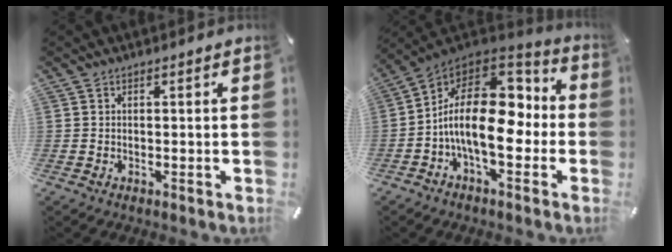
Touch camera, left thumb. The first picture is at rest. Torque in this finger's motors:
{"motor_torque": [0.15, 2.45, 1.20, 0.24, 0.34]}